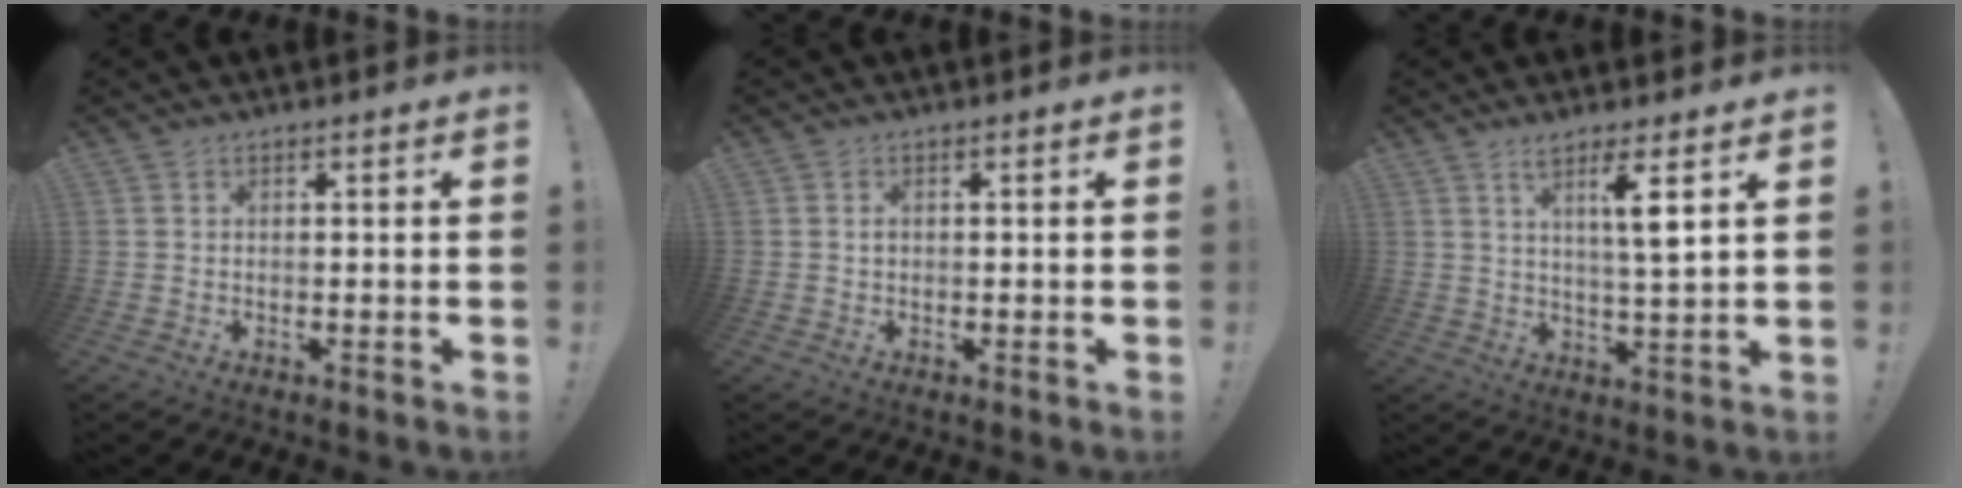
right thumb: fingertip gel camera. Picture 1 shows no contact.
{"total": 0.6, "force": [0.0, 0.6, 0.2], "torque": [0.002, 0.001, -0.002]}
{"total": 7.2, "force": [3.6, -0.2, 6.3], "torque": [-0.099, -0.017, 0.048]}